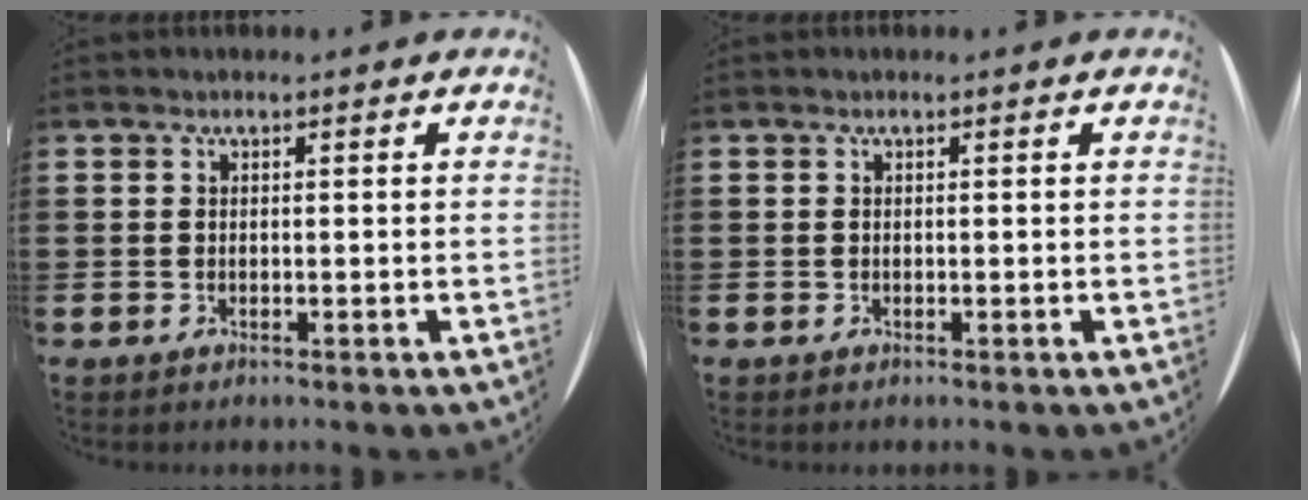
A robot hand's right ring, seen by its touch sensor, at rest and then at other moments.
{"total": 0.0}